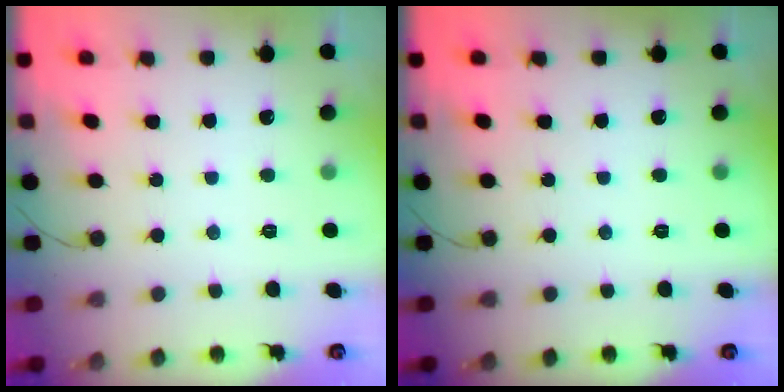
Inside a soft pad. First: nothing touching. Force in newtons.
{"total": 0.0}